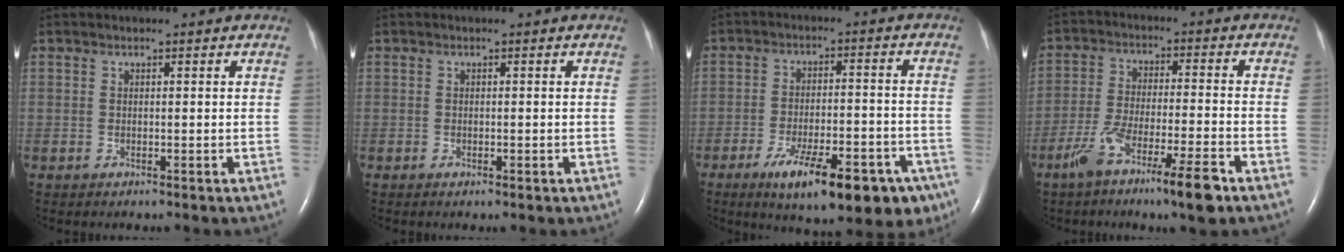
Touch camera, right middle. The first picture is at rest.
{"total": 0.6, "force": [-0.2, 0.3, 0.4], "torque": [-0.008, 0.000, -0.001]}
{"total": 16.4, "force": [-9.9, 5.3, 12.0], "torque": [-0.126, 0.001, -0.140]}
{"total": 10.7, "force": [-6.7, 0.6, 8.3], "torque": [-0.154, -0.016, -0.118]}